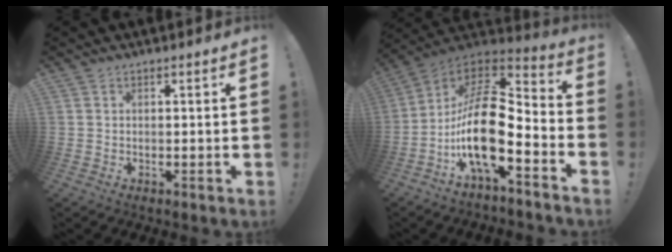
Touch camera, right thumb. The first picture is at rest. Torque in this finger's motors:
{"motor_torque": [2.87, 2.14, 1.76, -1.01, 0.61]}